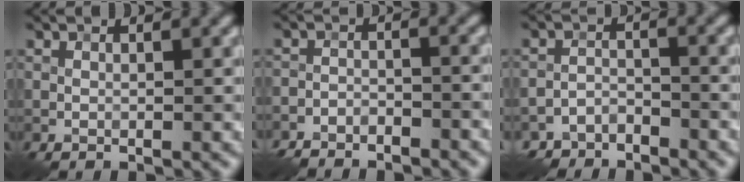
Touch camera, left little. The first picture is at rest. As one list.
[{"total": 4.1, "force": [-4.0, 1.1, 0.5], "torque": [-0.008, 0.003, -0.069]}, {"total": 3.9, "force": [-3.6, 1.5, 0.0], "torque": [0.008, 0.001, -0.061]}]